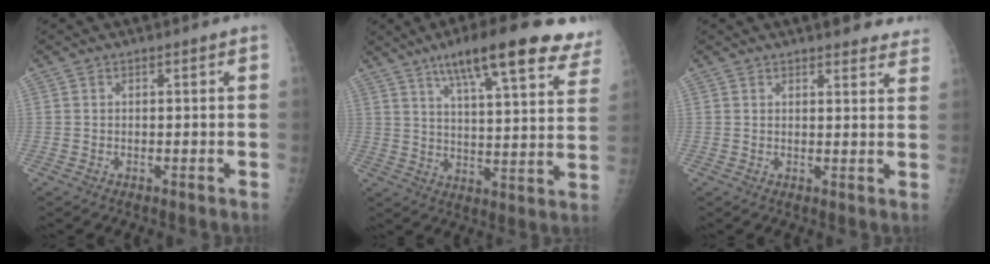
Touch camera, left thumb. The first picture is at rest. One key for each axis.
{"total": 21.9, "fx": 15.1, "fy": 4.9, "fz": 15.1, "tx": -0.186, "ty": -0.035, "tz": 0.206}
{"total": 8.3, "fx": 7.4, "fy": 2.2, "fz": 3.2, "tx": -0.003, "ty": -0.028, "tz": 0.071}